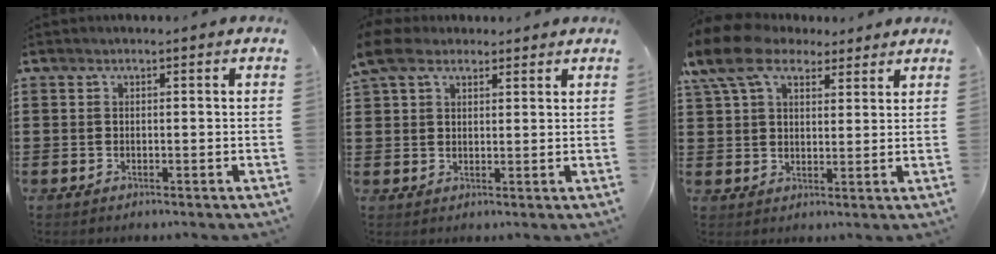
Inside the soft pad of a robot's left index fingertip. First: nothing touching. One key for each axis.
{"total": 5.8, "fx": 4.1, "fy": 3.1, "fz": 2.7, "tx": -0.076, "ty": 0.004, "tz": 0.076}
{"total": 9.8, "fx": 6.7, "fy": 4.9, "fz": 5.2, "tx": -0.117, "ty": -0.007, "tz": 0.124}